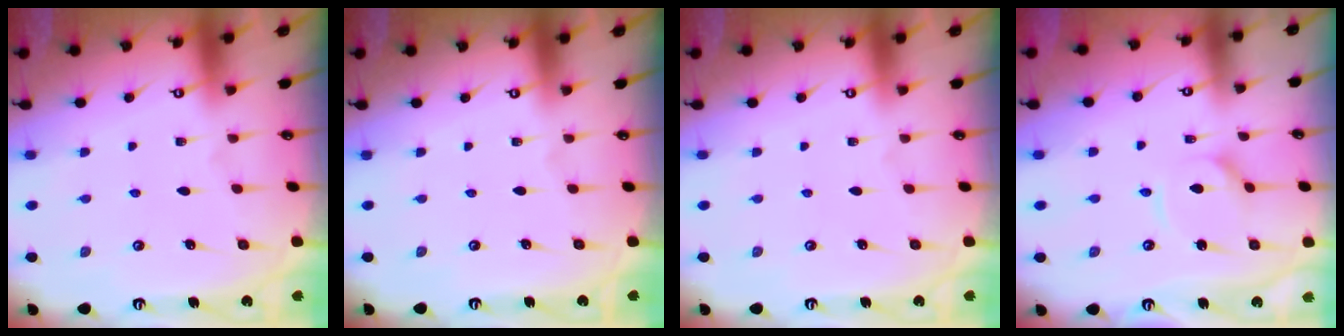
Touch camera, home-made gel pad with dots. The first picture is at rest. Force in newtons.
{"total": 0.0}
{"total": 0.0}
{"total": 4.4, "press": 4.4, "slide": 0.4}